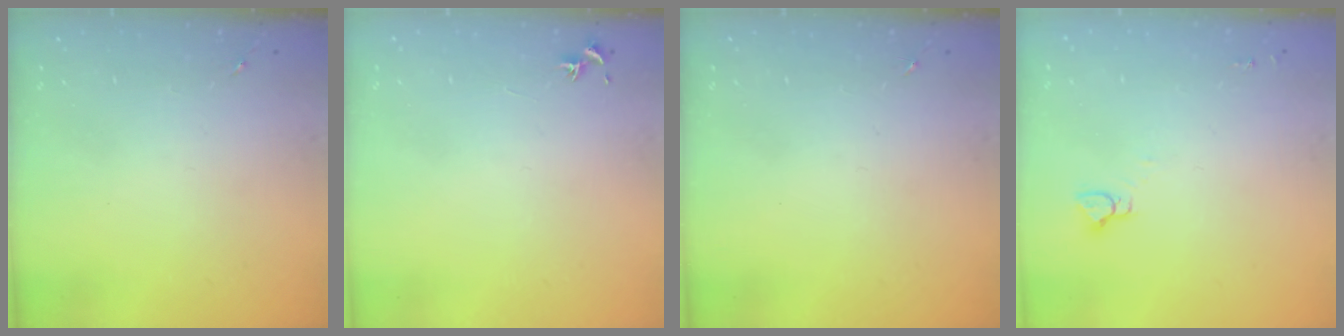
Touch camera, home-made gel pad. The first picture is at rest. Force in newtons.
{"total": 0.8, "press": 0.7, "slide": 0.3}
{"total": 0.0}
{"total": 3.3, "press": 3.3, "slide": 0.2}